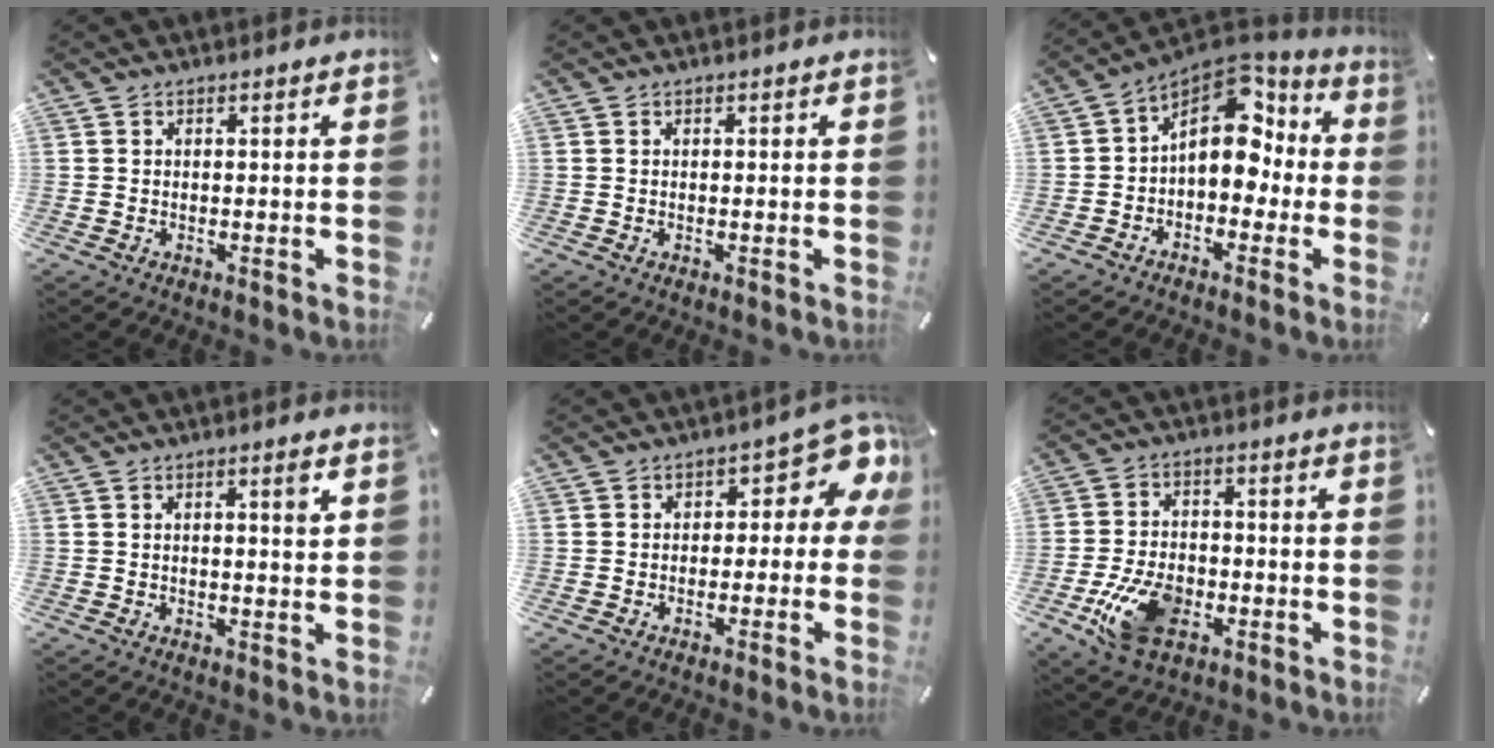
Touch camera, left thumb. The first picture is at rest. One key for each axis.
{"total": 0.0}
{"total": 12.1, "fx": 2.8, "fy": 8.6, "fz": 8.1, "tx": -0.116, "ty": -0.028, "tz": 0.047}
{"total": 2.5, "fx": 0.8, "fy": 0.3, "fz": 2.4, "tx": -0.040, "ty": -0.002, "tz": 0.010}
{"total": 8.0, "fx": 2.6, "fy": 4.6, "fz": 6.0, "tx": -0.069, "ty": -0.021, "tz": 0.041}
{"total": 12.0, "fx": -4.4, "fy": 7.8, "fz": 8.0, "tx": -0.164, "ty": 0.008, "tz": -0.077}